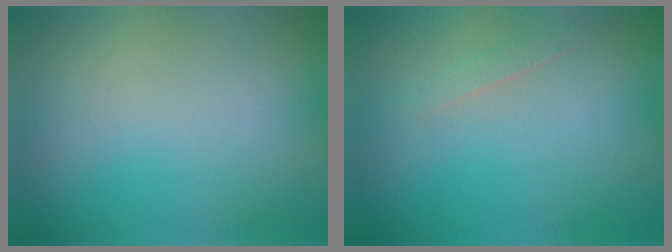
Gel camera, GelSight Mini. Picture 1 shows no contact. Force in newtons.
{"total": 0.8, "press": 0.8, "slide": 0.0}